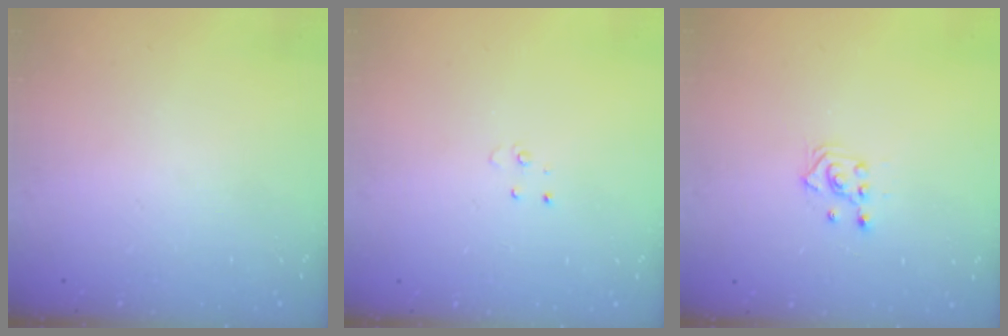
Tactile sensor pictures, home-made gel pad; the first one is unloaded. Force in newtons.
{"total": 3.0, "press": 2.9, "slide": 0.3}
{"total": 2.6, "press": 2.4, "slide": 1.0}